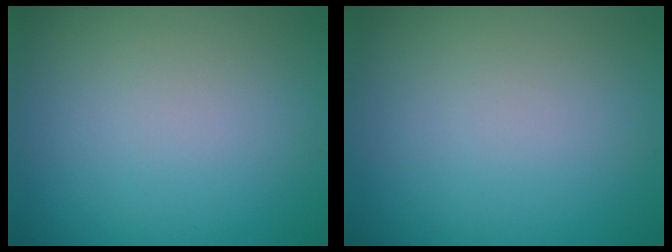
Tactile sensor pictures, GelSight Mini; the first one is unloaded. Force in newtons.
{"total": 0.0}